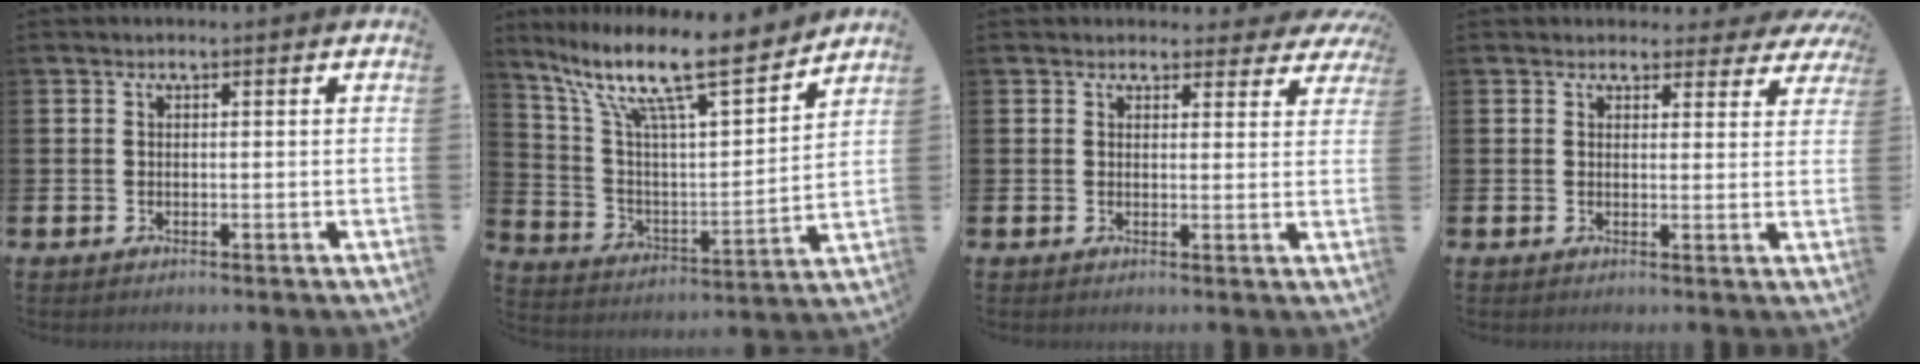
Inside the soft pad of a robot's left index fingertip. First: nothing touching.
{"total": 13.1, "force": [10.4, 2.3, 7.7], "torque": [-0.172, -0.070, 0.170]}
{"total": 2.6, "force": [2.2, 1.3, 0.2], "torque": [0.007, -0.012, 0.034]}
{"total": 2.8, "force": [2.4, 1.4, 0.2], "torque": [0.006, -0.014, 0.037]}